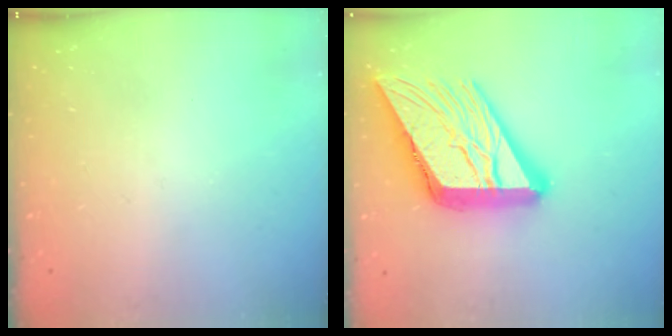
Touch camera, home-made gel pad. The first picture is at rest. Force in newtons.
{"total": 24.2, "press": 24.1, "slide": 2.8}